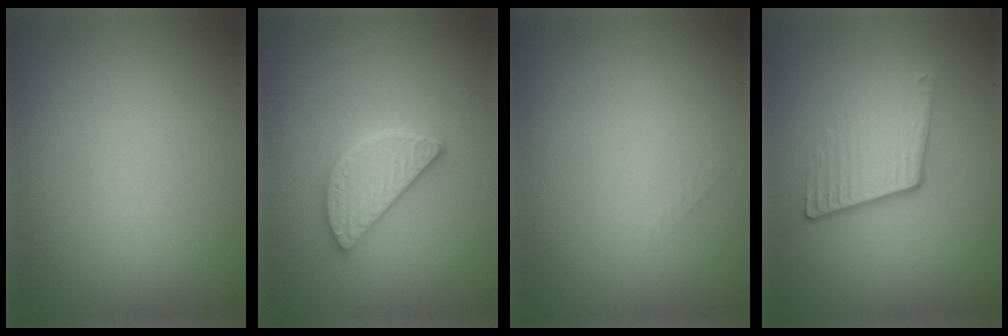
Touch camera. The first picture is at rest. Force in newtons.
{"total": 4.2, "press": 3.4, "slide": 2.4}
{"total": 0.6, "press": 0.6, "slide": 0.0}
{"total": 3.9, "press": 2.6, "slide": 2.9}